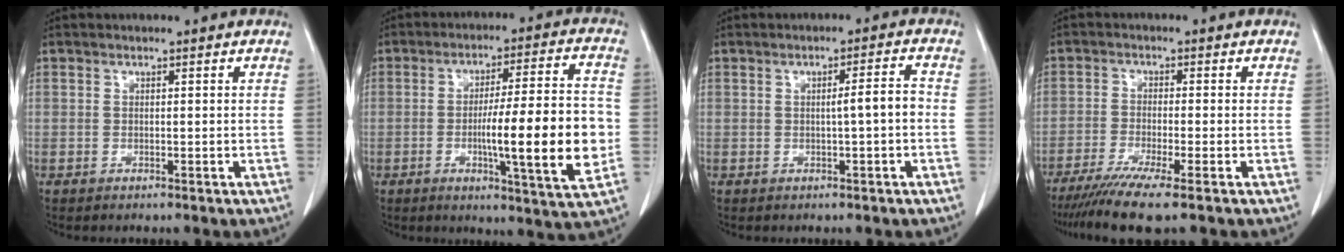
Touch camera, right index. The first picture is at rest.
{"total": 15.8, "force": [-2.7, 0.5, 15.6], "torque": [-0.238, -0.004, -0.042]}
{"total": 3.3, "force": [-0.4, -0.1, 3.3], "torque": [-0.048, 0.005, -0.006]}
{"total": 8.2, "force": [-6.1, -0.7, 5.5], "torque": [-0.087, -0.024, -0.100]}